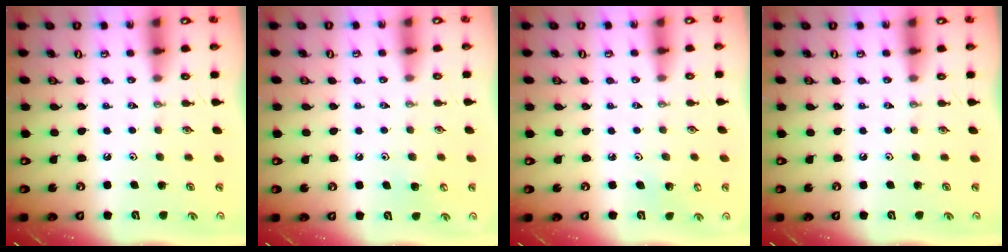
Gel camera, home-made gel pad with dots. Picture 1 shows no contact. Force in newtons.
{"total": 5.4, "press": 5.4, "slide": 0.5}
{"total": 2.5, "press": 2.5, "slide": 0.2}
{"total": 0.0}